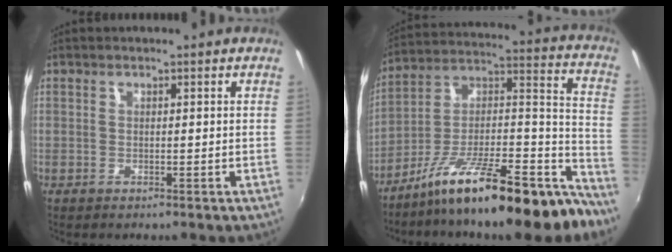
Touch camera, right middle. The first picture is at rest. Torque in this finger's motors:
{"motor_torque": [1.27, -0.87, 0.84, 0.21]}